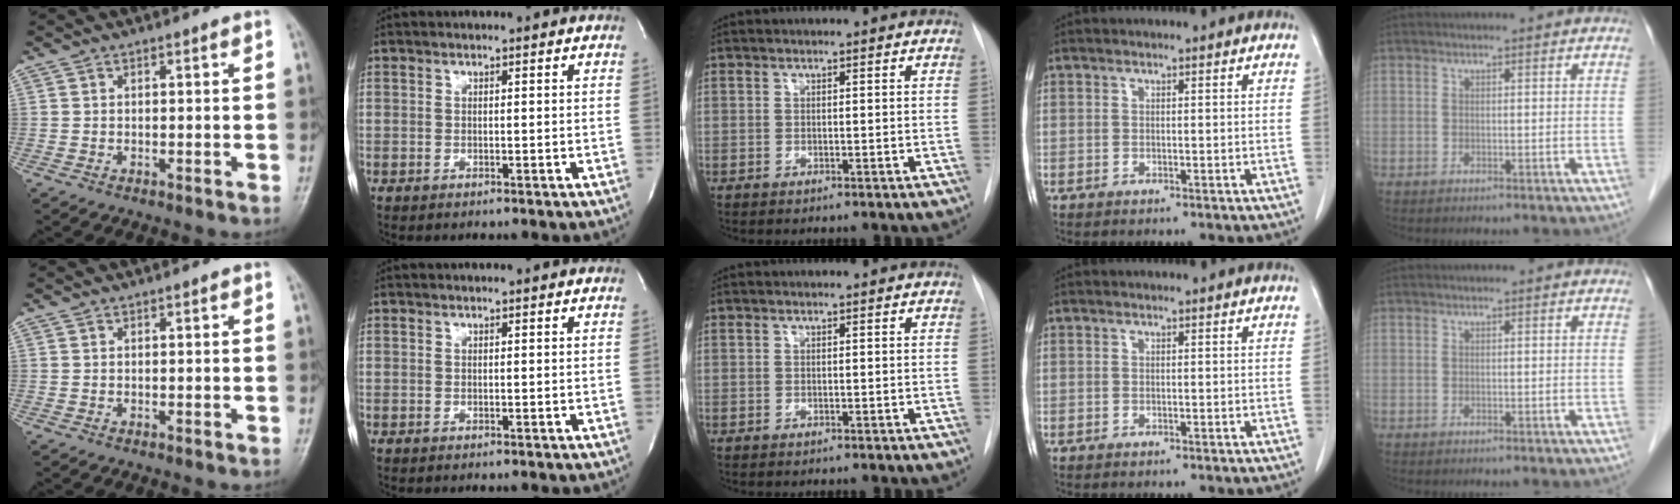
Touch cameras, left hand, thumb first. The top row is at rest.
{}